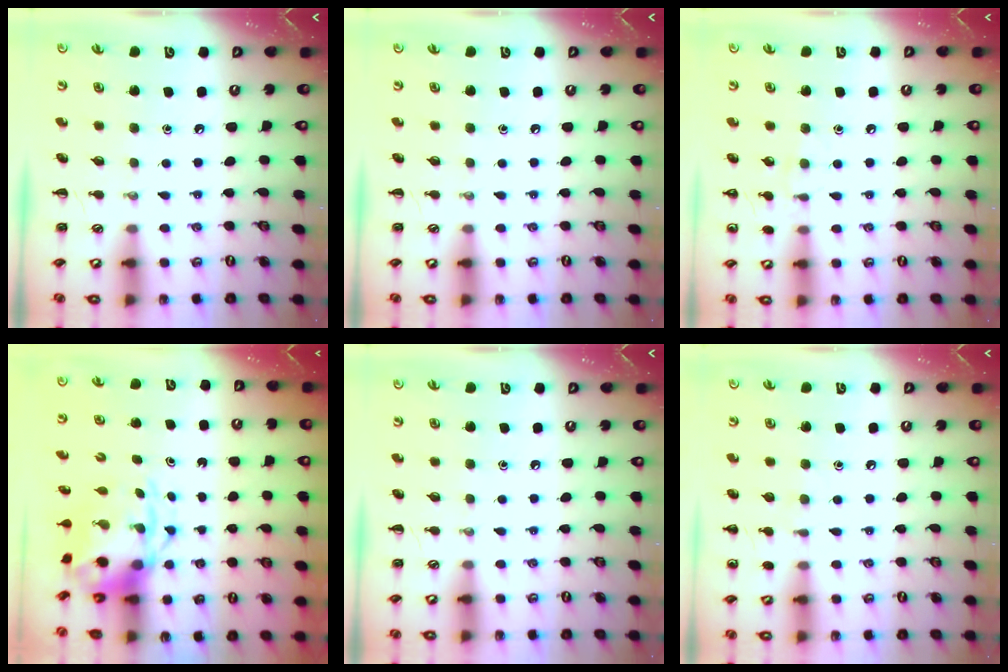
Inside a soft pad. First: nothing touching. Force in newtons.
{"total": 0.0}
{"total": 6.6, "press": 6.3, "slide": 1.9}
{"total": 4.5, "press": 4.4, "slide": 0.8}
{"total": 0.0}
{"total": 5.2, "press": 5.0, "slide": 1.5}